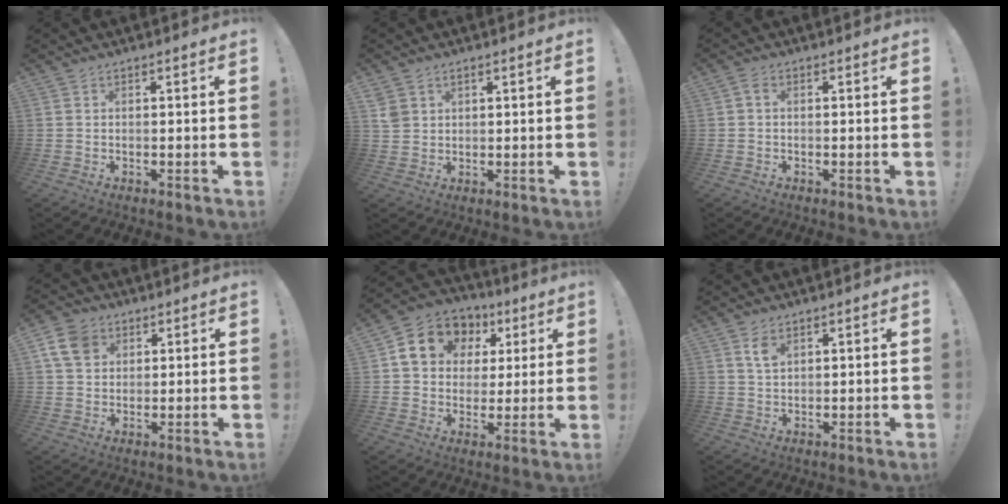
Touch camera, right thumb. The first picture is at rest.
{"total": 3.8, "force": [2.1, 2.8, 1.4], "torque": [-0.020, -0.006, 0.041]}
{"total": 2.0, "force": [0.0, 1.3, 1.5], "torque": [-0.036, 0.008, 0.001]}
{"total": 9.1, "force": [3.9, 6.9, 4.5], "torque": [-0.086, -0.006, 0.078]}
{"total": 13.4, "force": [5.3, 10.8, 5.9], "torque": [-0.090, -0.017, 0.106]}
{"total": 3.8, "force": [2.1, 1.8, 2.5], "torque": [-0.046, -0.007, 0.036]}